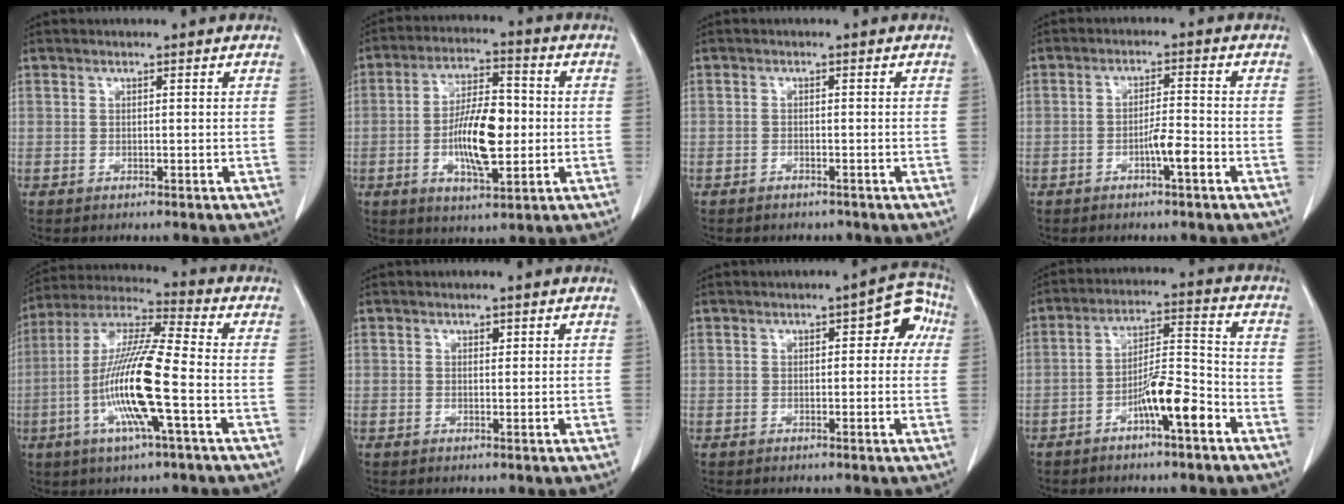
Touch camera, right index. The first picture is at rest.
{"total": 9.4, "force": [-1.1, 3.3, 8.7], "torque": [-0.162, 0.005, -0.018]}
{"total": 1.7, "force": [-1.5, 0.8, 0.2], "torque": [-0.006, 0.000, -0.020]}
{"total": 3.9, "force": [-1.8, 0.3, 3.4], "torque": [-0.056, 0.001, -0.032]}
{"total": 15.2, "force": [-3.8, 0.7, 14.7], "torque": [-0.295, -0.006, -0.079]}
{"total": 0.6, "force": [0.3, 0.4, 0.3], "torque": [-0.003, -0.001, 0.004]}
{"total": 6.0, "force": [1.4, 2.6, 5.2], "torque": [-0.049, 0.031, 0.011]}
{"total": 8.6, "force": [-4.4, 1.1, 7.3], "torque": [-0.132, 0.012, -0.074]}